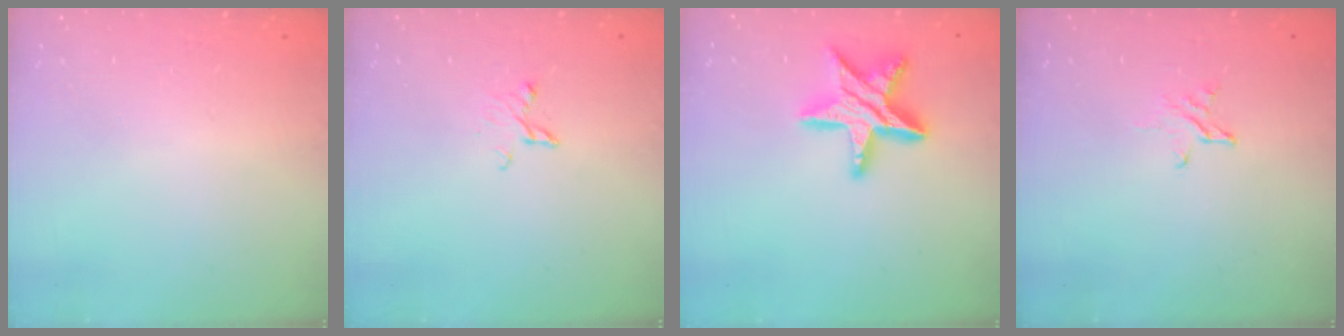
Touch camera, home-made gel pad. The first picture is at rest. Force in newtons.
{"total": 4.0, "press": 4.0, "slide": 0.4}
{"total": 14.2, "press": 14.2, "slide": 1.0}
{"total": 3.0, "press": 3.0, "slide": 0.3}